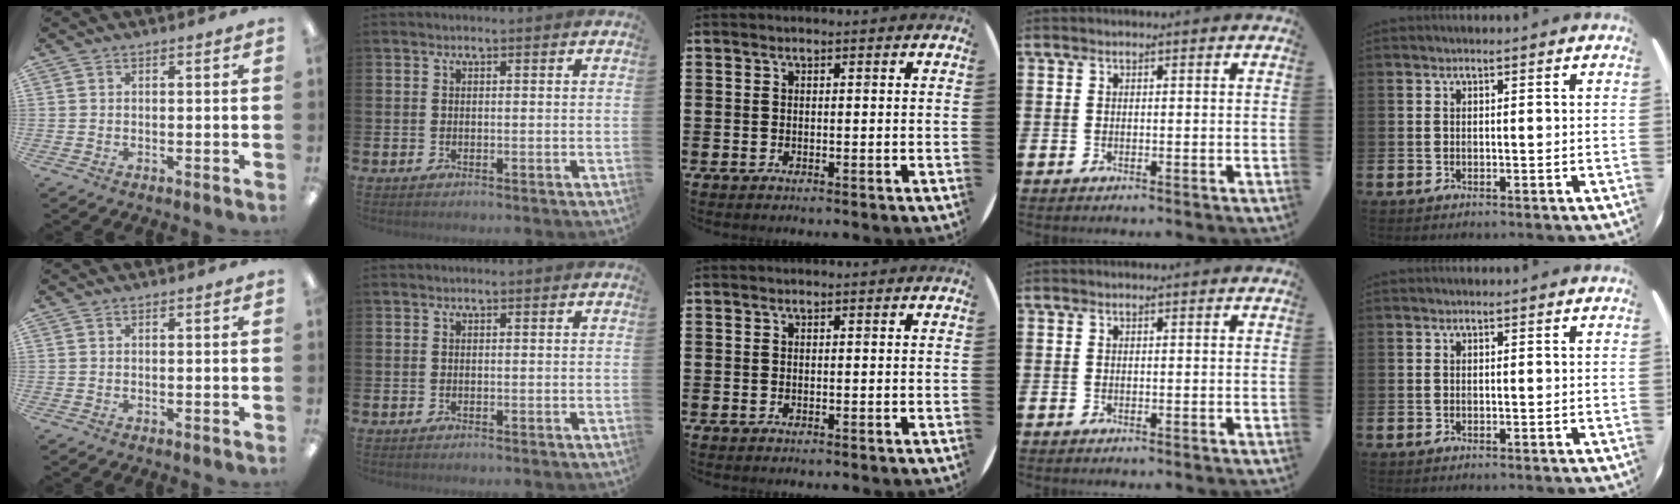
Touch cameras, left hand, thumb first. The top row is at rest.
{}